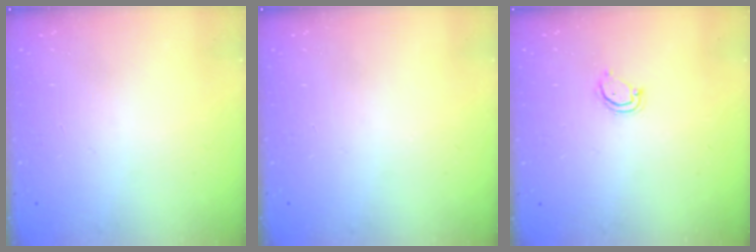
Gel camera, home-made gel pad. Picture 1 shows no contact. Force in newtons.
{"total": 0.0}
{"total": 3.6, "press": 3.6, "slide": 0.2}